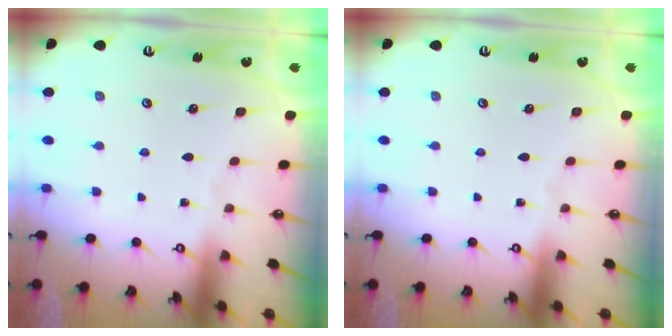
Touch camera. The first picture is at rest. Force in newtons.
{"total": 0.0}